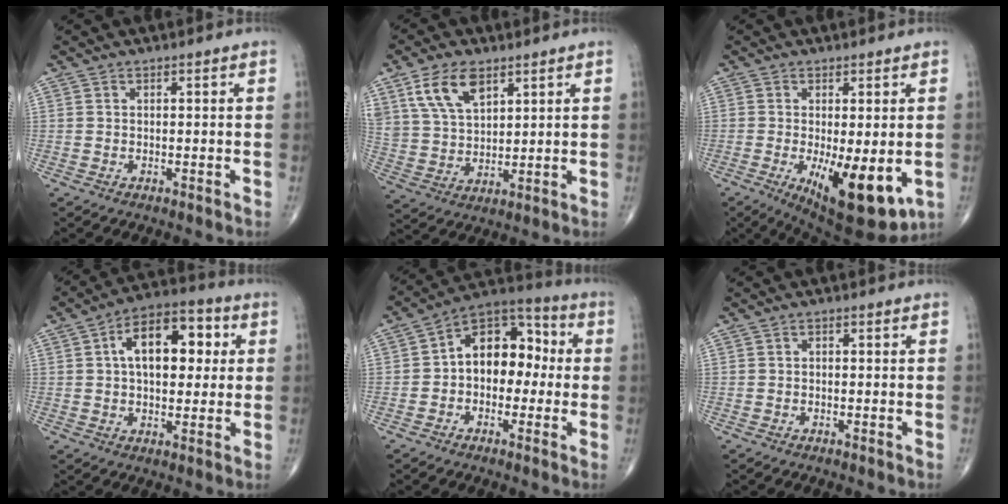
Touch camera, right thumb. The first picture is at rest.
{"total": 10.4, "force": [5.7, 5.8, 6.6], "torque": [-0.114, -0.018, 0.119]}
{"total": 13.4, "force": [-3.3, 4.9, 12.1], "torque": [-0.174, -0.028, -0.035]}
{"total": 14.5, "force": [3.1, 8.2, 11.6], "torque": [-0.149, 0.020, 0.042]}
{"total": 13.2, "force": [0.2, 9.0, 9.6], "torque": [-0.104, 0.046, -0.014]}
{"total": 0.5, "force": [0.0, 0.4, 0.4], "torque": [-0.003, 0.001, -0.003]}